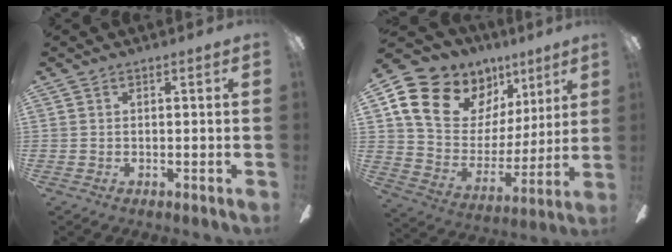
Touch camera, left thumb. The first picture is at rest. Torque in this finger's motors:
{"motor_torque": [1.98, 2.42, 1.38, -1.39, 0.10]}